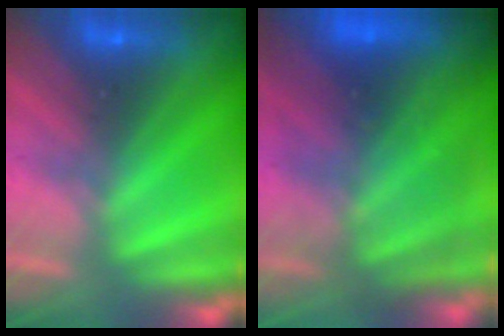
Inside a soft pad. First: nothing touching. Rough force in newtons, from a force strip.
{"total": 8.9}